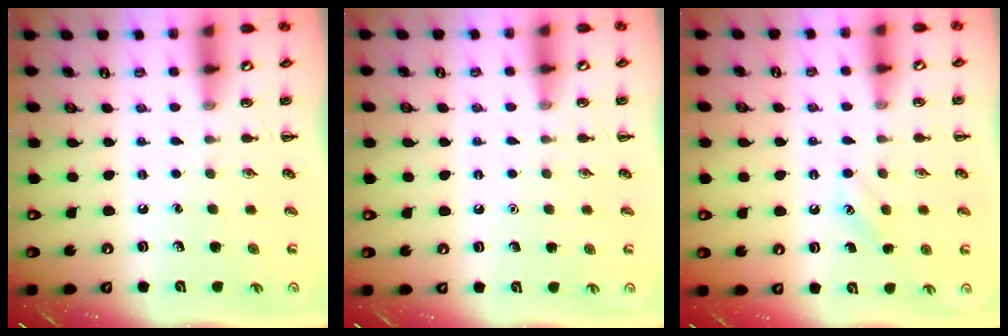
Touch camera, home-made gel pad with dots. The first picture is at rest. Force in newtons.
{"total": 1.6, "press": 1.6, "slide": 0.1}
{"total": 5.5, "press": 5.3, "slide": 1.4}